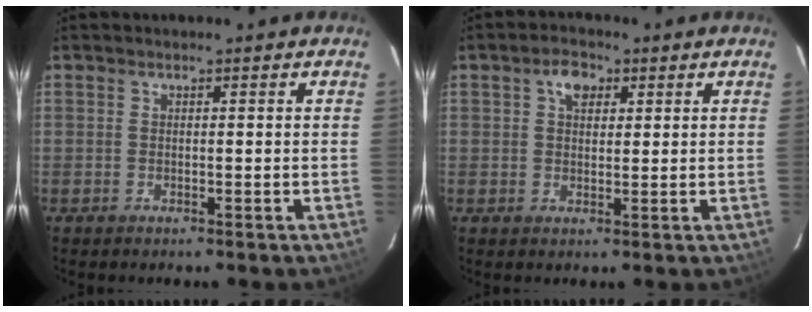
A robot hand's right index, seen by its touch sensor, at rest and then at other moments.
{"total": 3.8, "force": [1.6, 2.6, 2.3], "torque": [-0.035, 0.013, 0.027]}